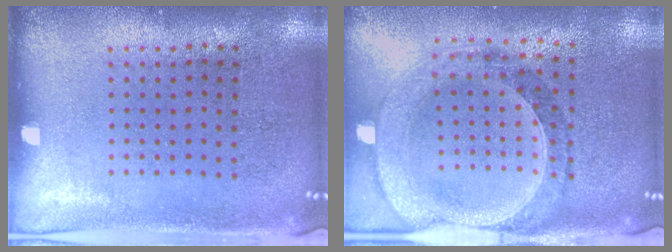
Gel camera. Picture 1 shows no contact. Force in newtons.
{"total": 1.5, "press": 1.4, "slide": 0.4}